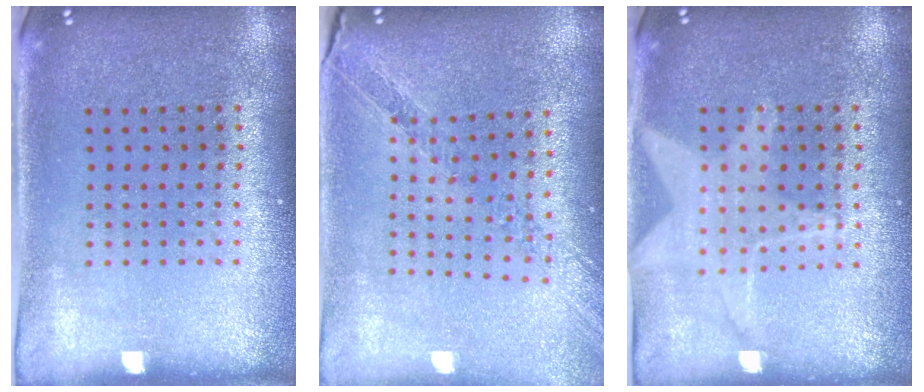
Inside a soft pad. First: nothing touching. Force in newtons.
{"total": 1.0, "press": 1.0, "slide": 0.1}
{"total": 1.3, "press": 1.3, "slide": 0.3}